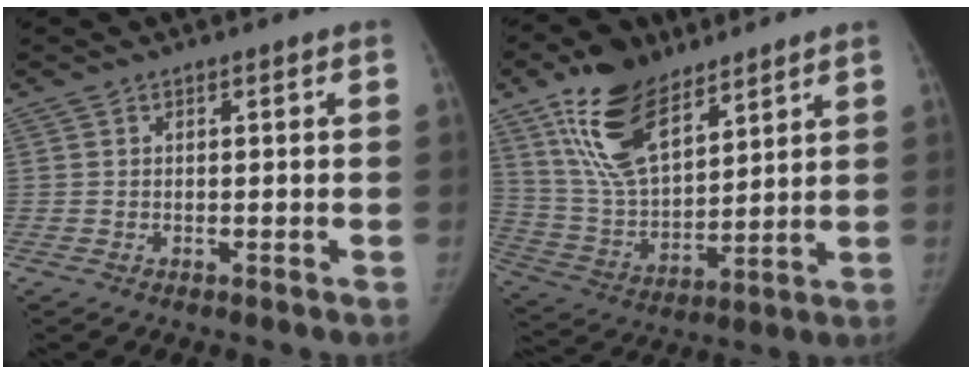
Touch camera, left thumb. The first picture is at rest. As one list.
[{"total": 18.3, "force": [11.5, 9.0, 11.1], "torque": [-0.172, -0.046, 0.225]}]